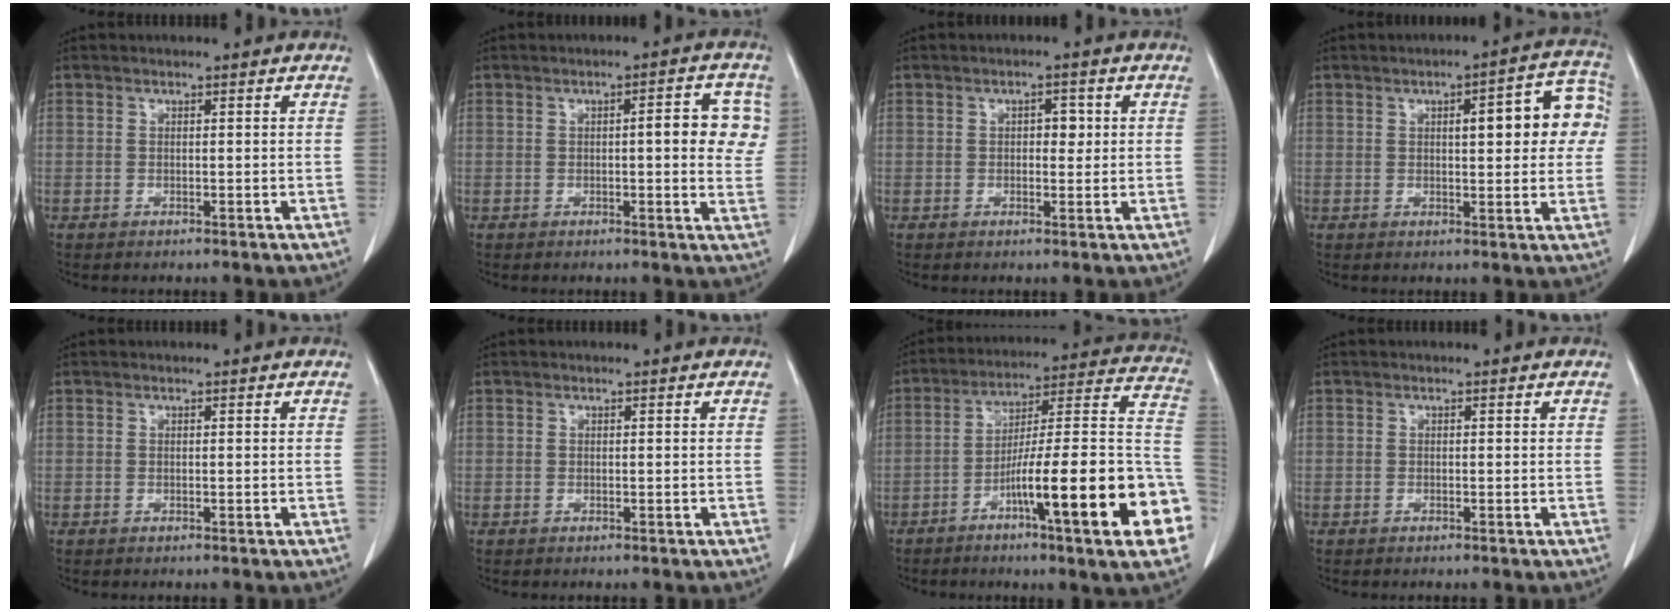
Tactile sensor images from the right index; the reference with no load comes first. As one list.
[{"total": 6.7, "force": [1.1, 1.6, 6.4], "torque": [-0.073, 0.011, 0.007]}, {"total": 2.4, "force": [0.4, 1.3, 1.9], "torque": [-0.026, 0.006, 0.005]}, {"total": 10.4, "force": [2.0, 2.9, 9.8], "torque": [-0.115, 0.029, 0.019]}, {"total": 0.0}, {"total": 0.0}, {"total": 24.1, "force": [-8.7, 1.5, 22.4], "torque": [-0.243, 0.008, -0.130]}, {"total": 0.0}]